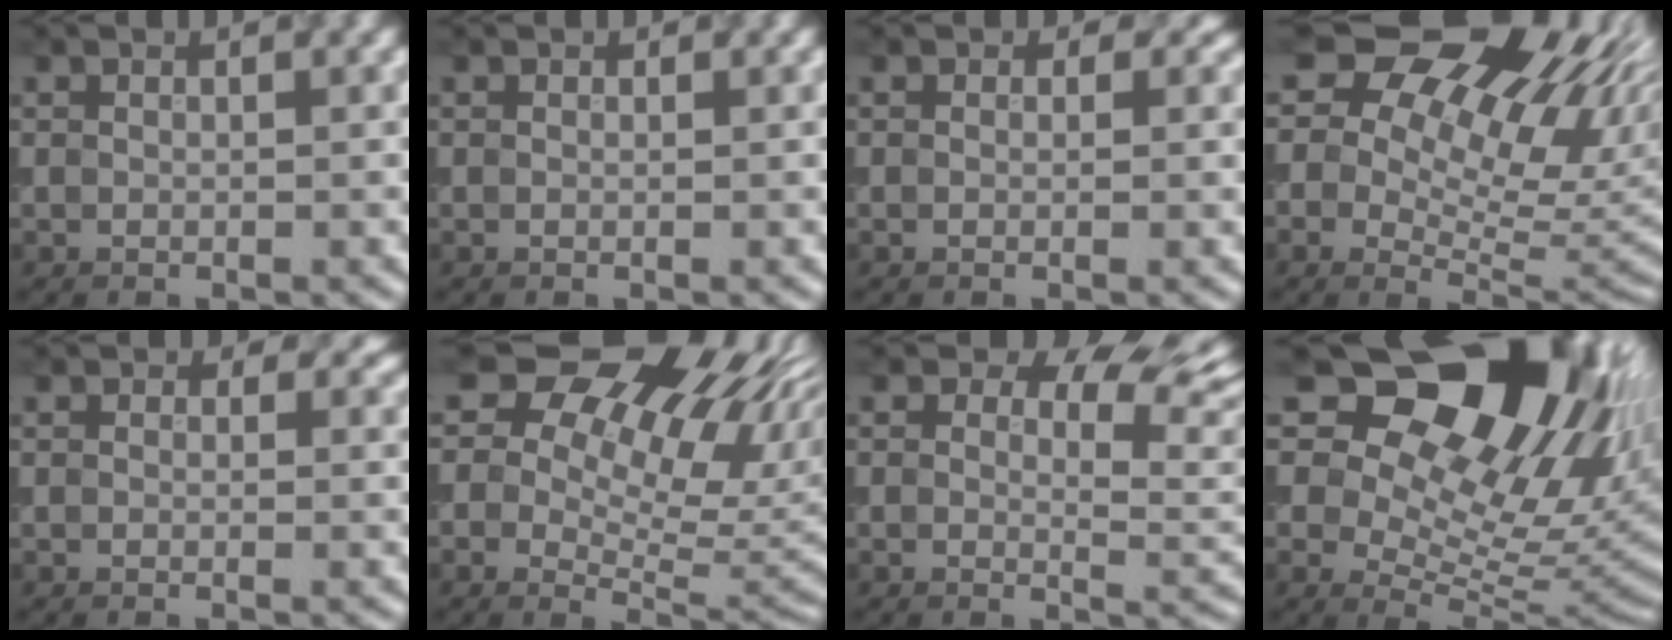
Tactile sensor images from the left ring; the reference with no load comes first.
{"total": 0.0}
{"total": 1.2, "force": [0.4, 1.0, 0.6], "torque": [-0.004, -0.005, 0.000]}
{"total": 18.7, "force": [8.3, 11.2, 12.5], "torque": [-0.179, 0.044, 0.123]}
{"total": 1.4, "force": [0.7, 1.0, 0.7], "torque": [-0.007, -0.007, 0.005]}
{"total": 16.1, "force": [7.1, 9.7, 10.6], "torque": [-0.159, 0.047, 0.116]}
{"total": 6.6, "force": [3.3, 3.6, 4.5], "torque": [-0.050, -0.003, 0.049]}
{"total": 18.4, "force": [8.8, 11.0, 11.8], "torque": [-0.150, 0.040, 0.137]}